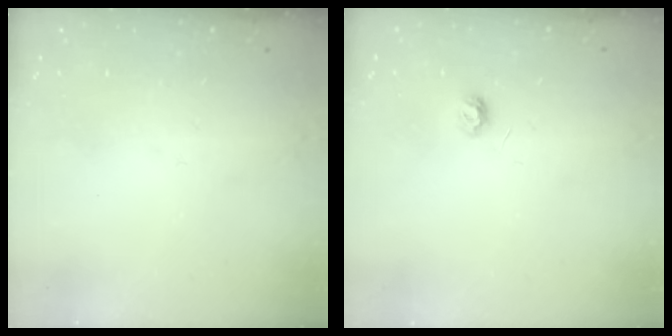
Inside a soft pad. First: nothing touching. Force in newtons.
{"total": 4.3, "press": 4.3, "slide": 0.5}